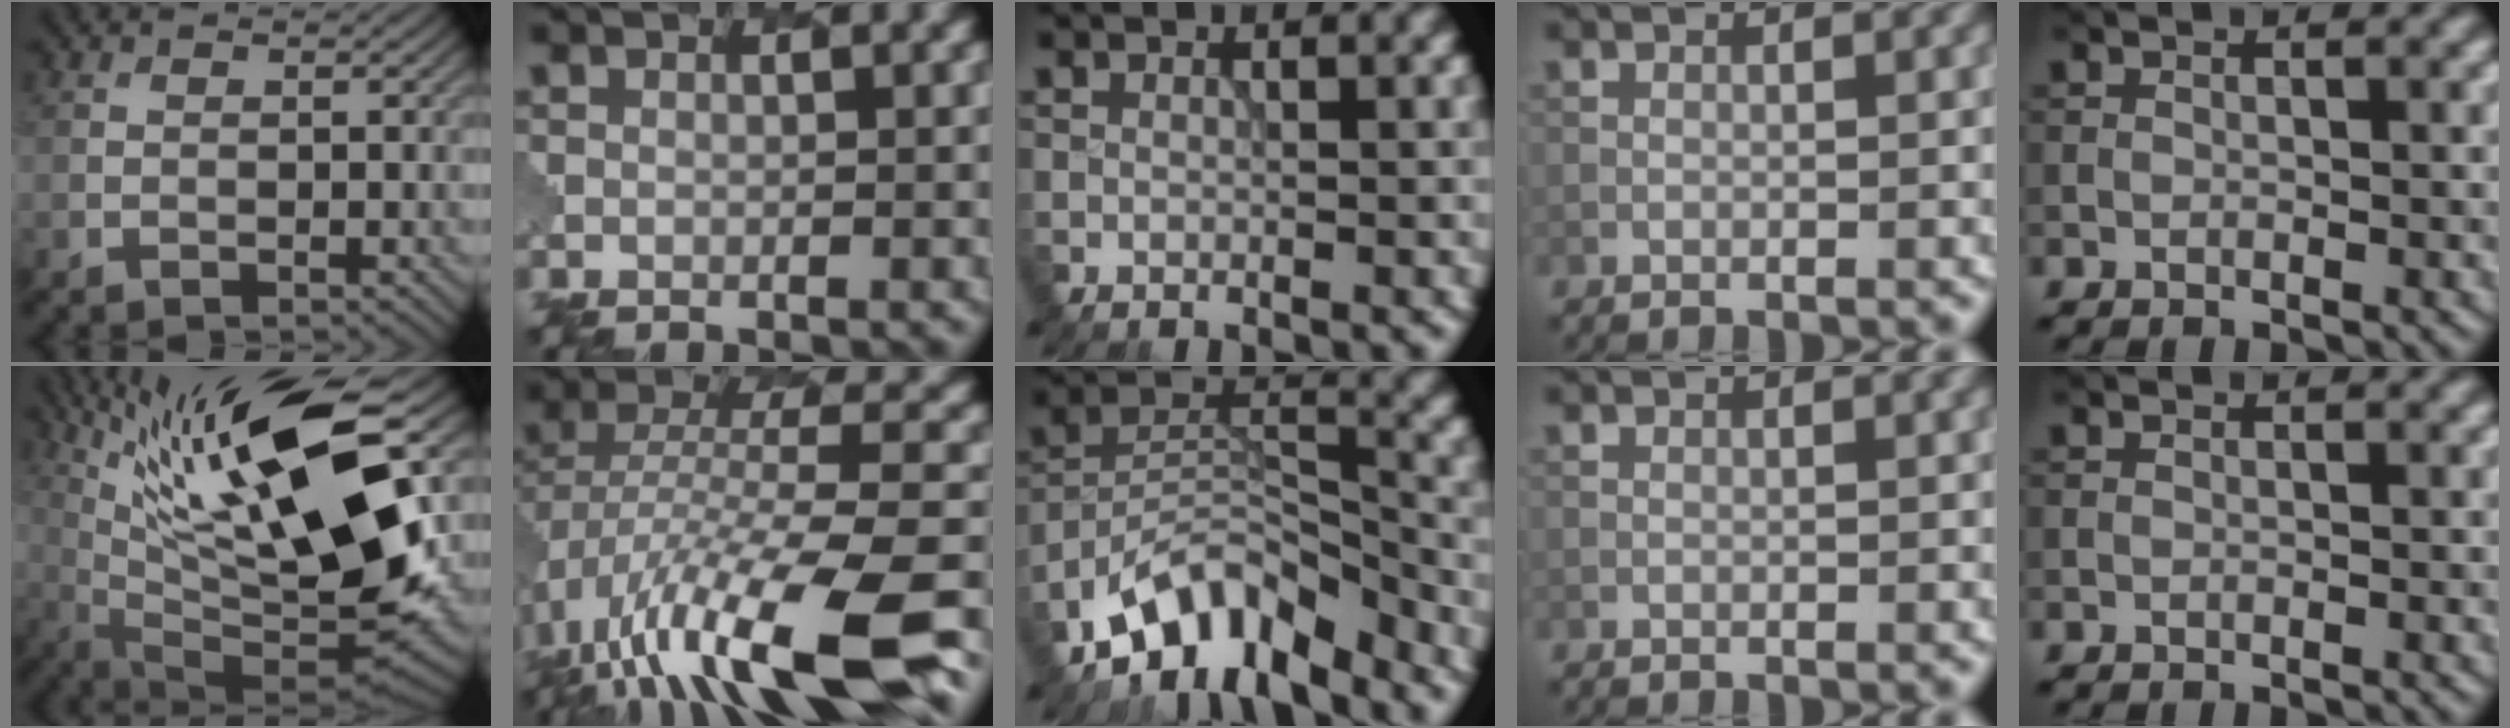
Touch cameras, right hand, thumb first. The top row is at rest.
{"thumb": {"total": 19.3, "force": [7.7, 5.1, 17.0], "torque": [-0.313, 0.004, 0.150]}, "index": {"total": 14.0, "force": [-7.2, 4.7, 11.1], "torque": [-0.206, 0.004, -0.117]}, "middle": {"total": 7.8, "force": [-6.1, 3.0, 3.9], "torque": [-0.056, 0.003, -0.120]}}